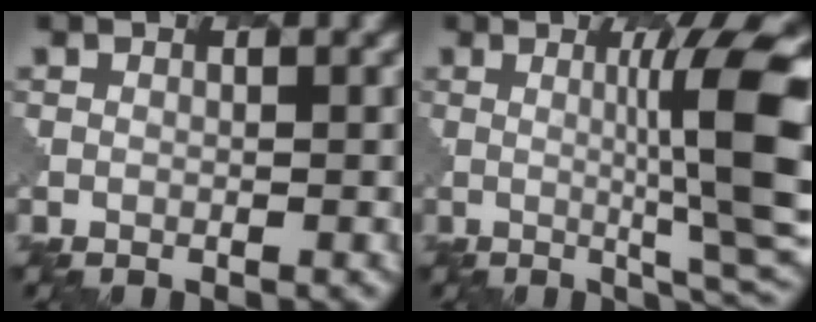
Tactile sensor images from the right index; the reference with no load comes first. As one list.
[{"total": 11.0, "force": [0.8, 1.7, 10.8], "torque": [-0.124, 0.002, 0.015]}]